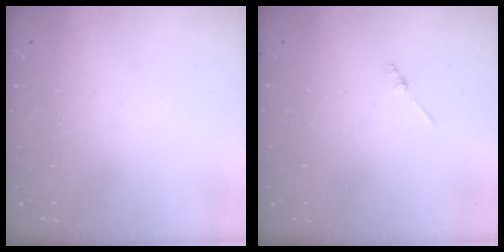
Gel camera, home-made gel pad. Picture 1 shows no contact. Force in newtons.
{"total": 0.8, "press": 0.8, "slide": 0.2}